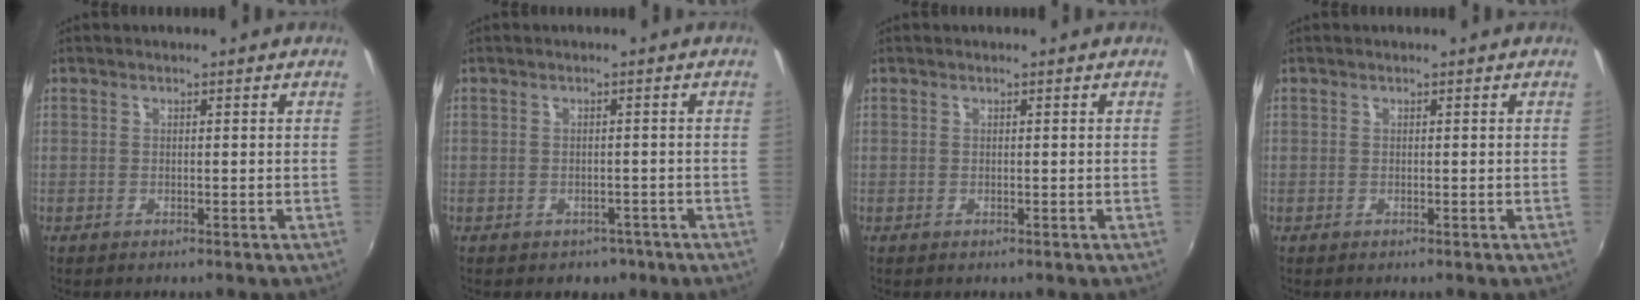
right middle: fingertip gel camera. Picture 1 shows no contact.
{"total": 3.5, "force": [-2.2, 2.5, 1.1], "torque": [-0.025, -0.004, -0.022]}
{"total": 0.0}
{"total": 0.0}